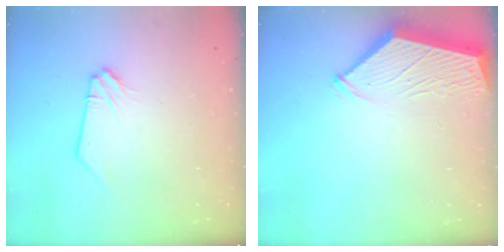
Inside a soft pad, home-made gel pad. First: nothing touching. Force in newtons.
{"total": 3.0, "press": 3.0, "slide": 0.3}